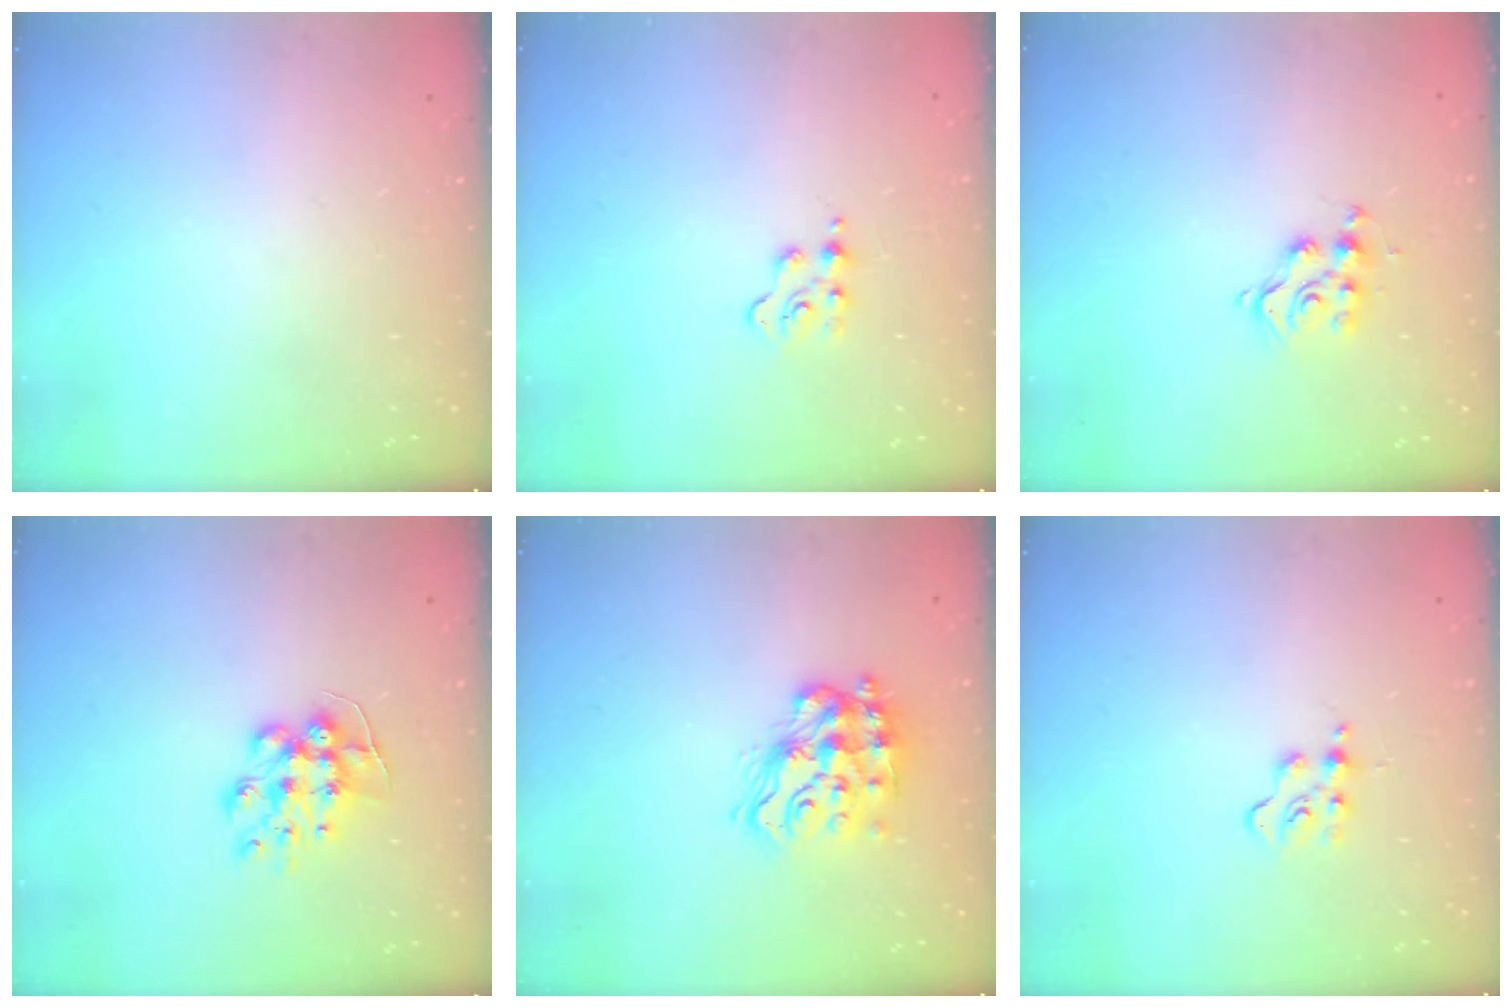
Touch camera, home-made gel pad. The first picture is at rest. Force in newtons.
{"total": 3.0, "press": 3.0, "slide": 0.4}
{"total": 8.1, "press": 8.0, "slide": 0.6}
{"total": 10.4, "press": 10.4, "slide": 0.8}
{"total": 14.6, "press": 14.5, "slide": 0.9}
{"total": 5.6, "press": 5.6, "slide": 0.6}